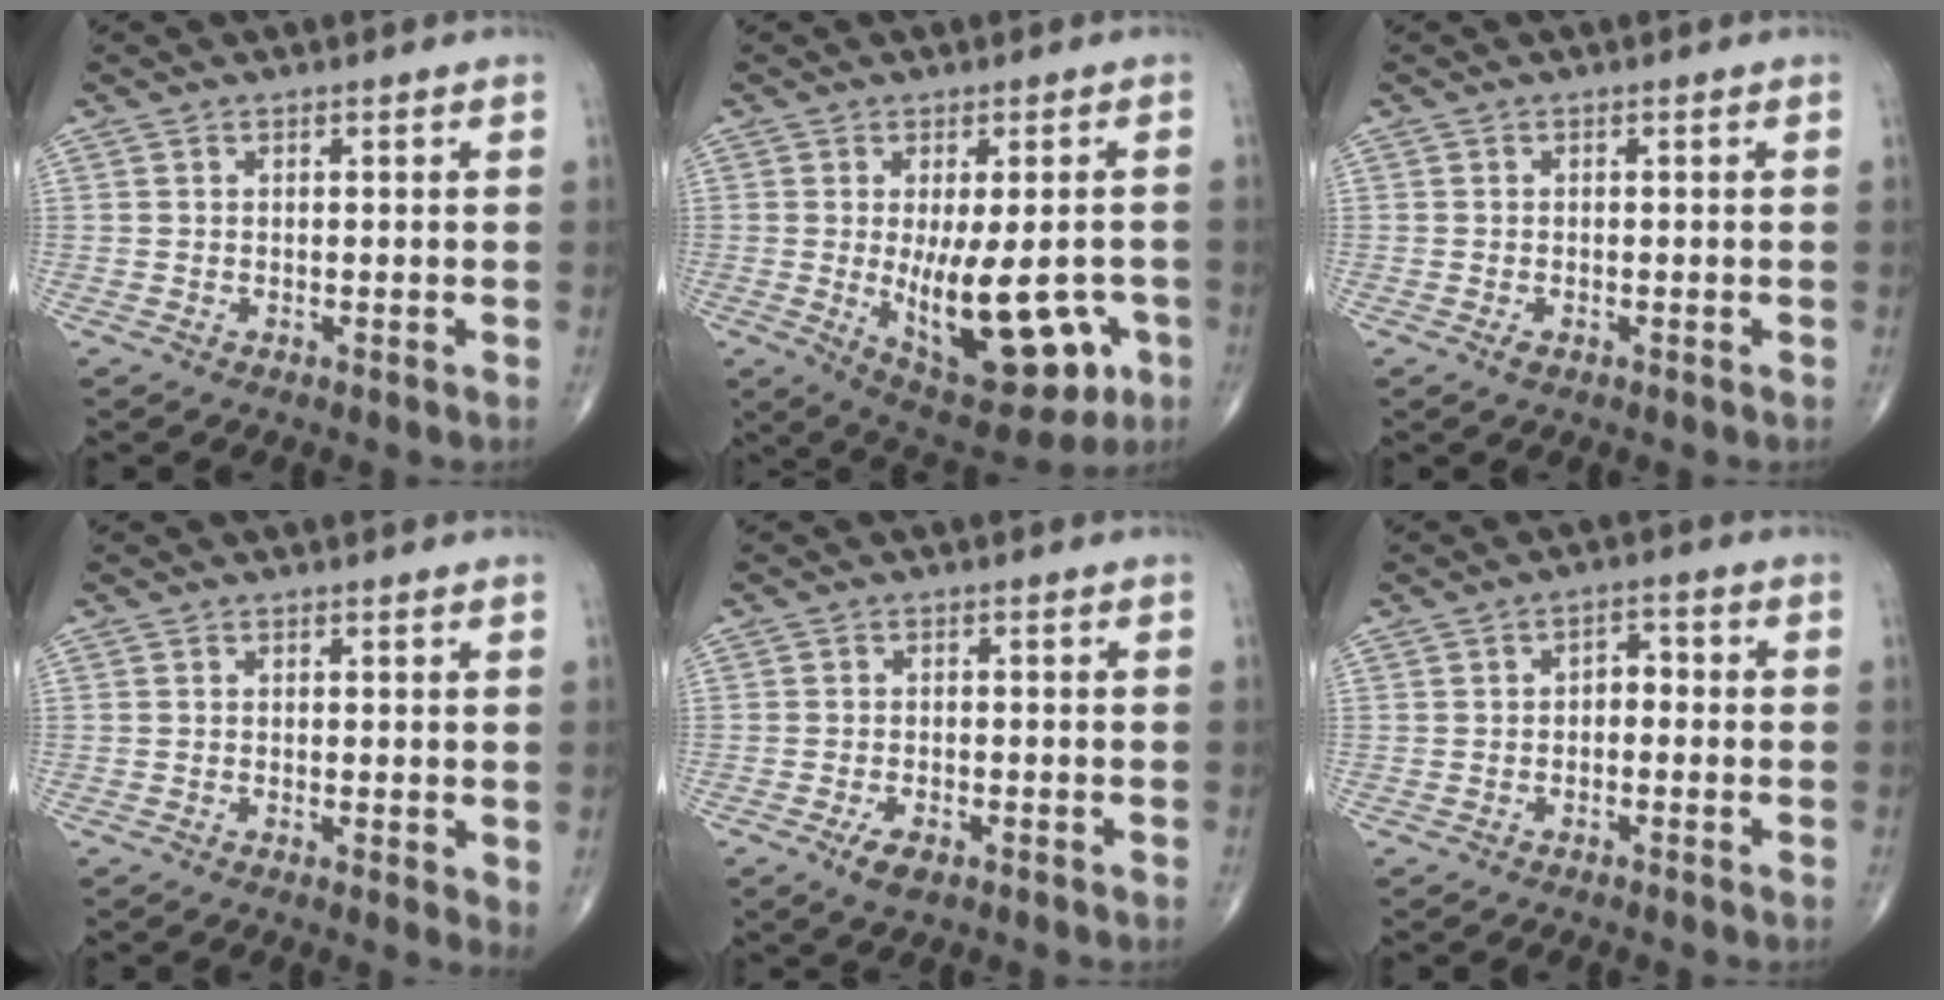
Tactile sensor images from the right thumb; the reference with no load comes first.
{"total": 16.7, "force": [-3.7, 7.3, 14.5], "torque": [-0.189, -0.017, -0.029]}
{"total": 1.0, "force": [-0.5, 0.5, 0.7], "torque": [-0.016, -0.002, -0.010]}
{"total": 2.4, "force": [0.2, 0.8, 2.2], "torque": [-0.033, -0.009, -0.002]}
{"total": 3.4, "force": [-1.8, 1.5, 2.4], "torque": [-0.046, 0.001, -0.031]}
{"total": 2.9, "force": [-0.5, 2.0, 2.1], "torque": [-0.015, 0.017, -0.017]}